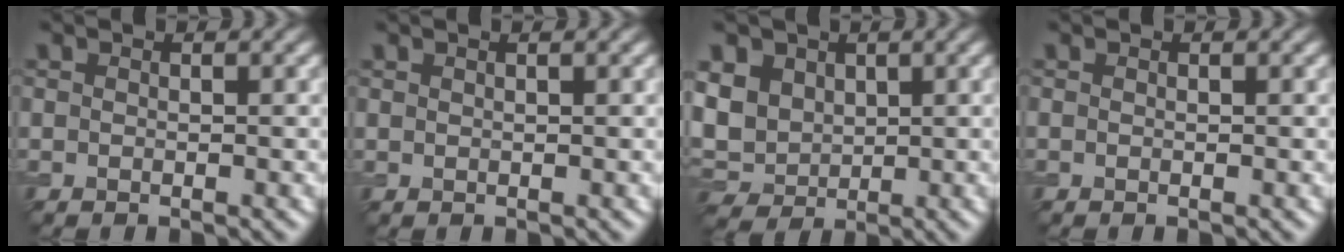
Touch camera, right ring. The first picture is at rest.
{"total": 0.6, "force": [0.5, 0.1, 0.2], "torque": [-0.003, 0.002, 0.009]}
{"total": 6.6, "force": [1.6, 5.4, 3.4], "torque": [-0.096, 0.019, 0.028]}
{"total": 0.0}